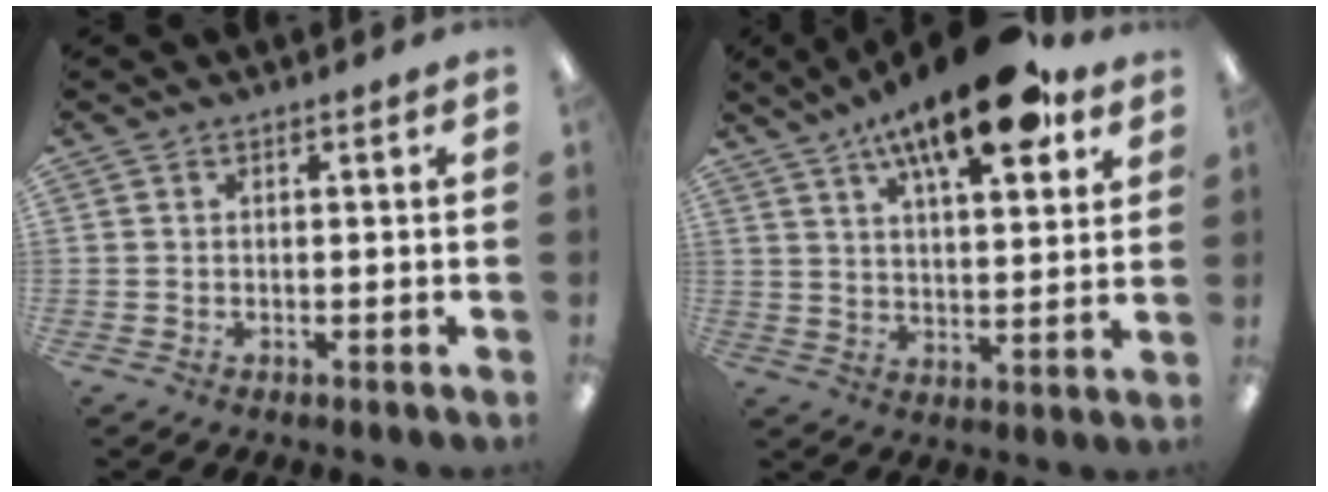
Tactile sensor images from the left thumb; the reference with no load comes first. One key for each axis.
{"total": 17.8, "fx": 11.5, "fy": 5.9, "fz": 12.3, "tx": -0.196, "ty": -0.049, "tz": 0.184}